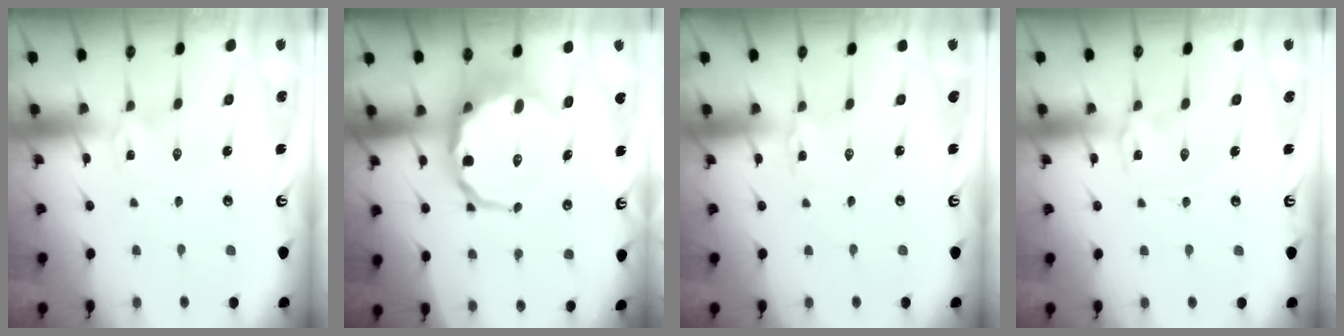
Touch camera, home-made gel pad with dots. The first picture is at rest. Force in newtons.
{"total": 12.2, "press": 11.9, "slide": 2.8}
{"total": 2.0, "press": 2.0, "slide": 0.4}
{"total": 0.9, "press": 0.8, "slide": 0.2}